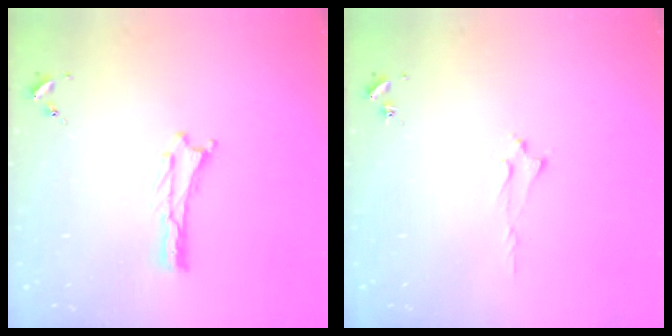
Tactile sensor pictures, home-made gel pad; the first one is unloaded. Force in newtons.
{"total": 1.6, "press": 1.6, "slide": 0.2}